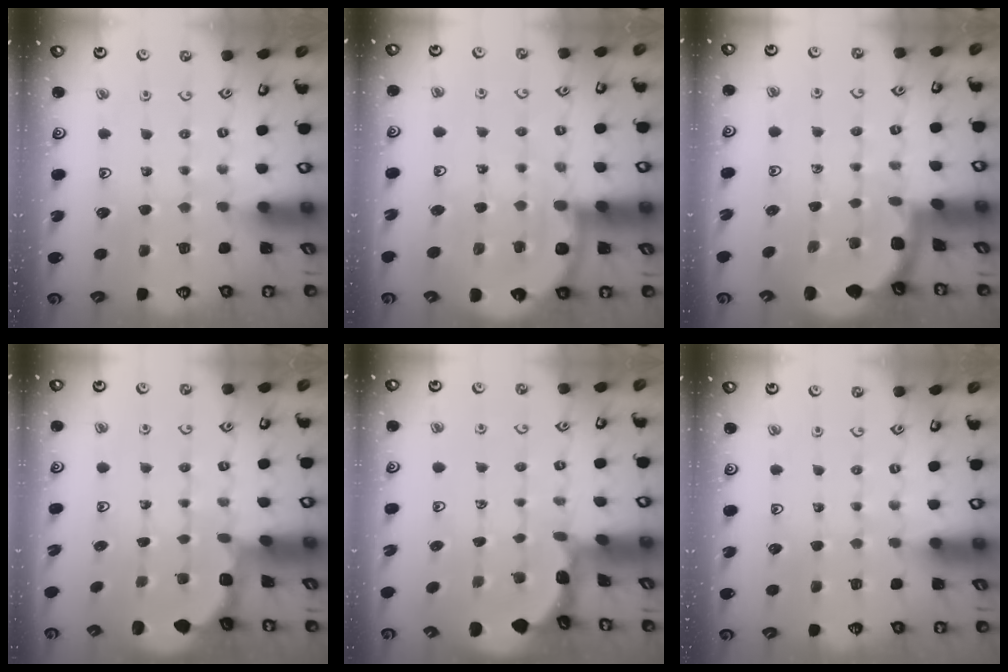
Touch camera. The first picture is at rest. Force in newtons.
{"total": 7.3, "press": 7.2, "slide": 1.0}
{"total": 1.8, "press": 1.8, "slide": 0.1}
{"total": 1.8, "press": 1.6, "slide": 0.7}
{"total": 1.5, "press": 1.5, "slide": 0.1}
{"total": 0.0}